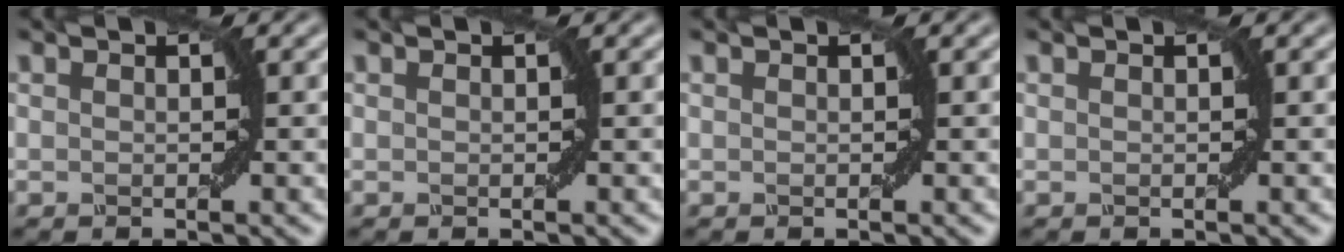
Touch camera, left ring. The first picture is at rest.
{"total": 0.0}
{"total": 0.0}
{"total": 0.0}